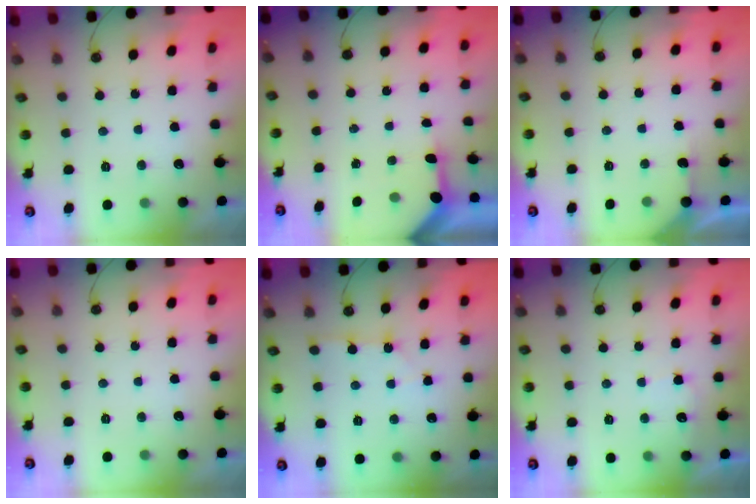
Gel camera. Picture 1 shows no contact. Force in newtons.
{"total": 3.4, "press": 3.3, "slide": 0.3}
{"total": 2.5, "press": 2.5, "slide": 0.2}
{"total": 0.0}
{"total": 1.6, "press": 1.6, "slide": 0.3}
{"total": 3.0, "press": 3.0, "slide": 0.3}